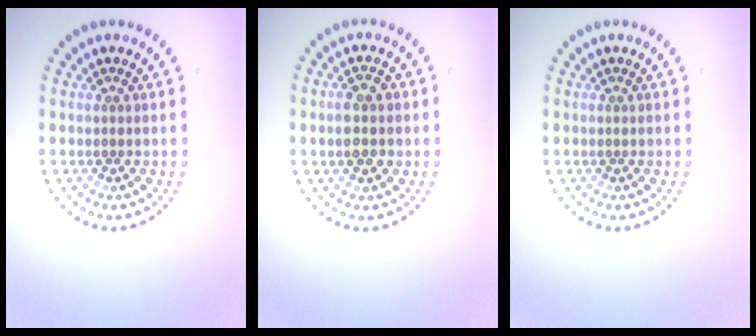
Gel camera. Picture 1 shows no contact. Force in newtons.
{"total": 3.0, "press": 3.0, "slide": 0.1}
{"total": 0.0}